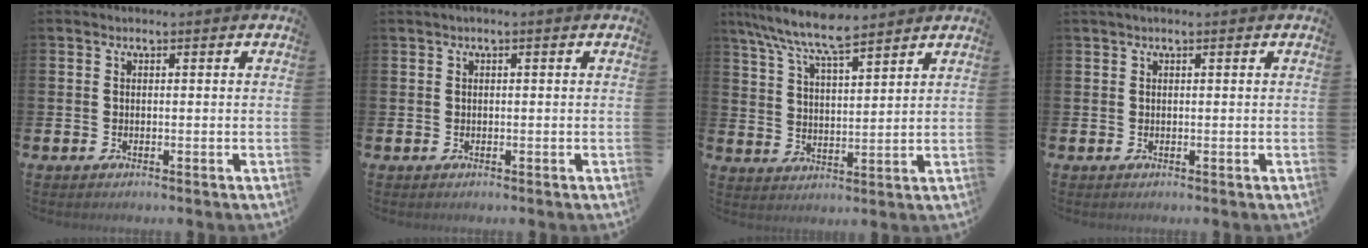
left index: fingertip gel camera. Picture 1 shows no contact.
{"total": 0.6, "force": [0.1, 0.0, 0.6], "torque": [-0.017, 0.005, 0.002]}
{"total": 8.1, "force": [7.3, 1.2, 3.1], "torque": [-0.091, -0.031, 0.133]}
{"total": 0.7, "force": [0.4, 0.0, 0.5], "torque": [-0.011, 0.002, 0.006]}